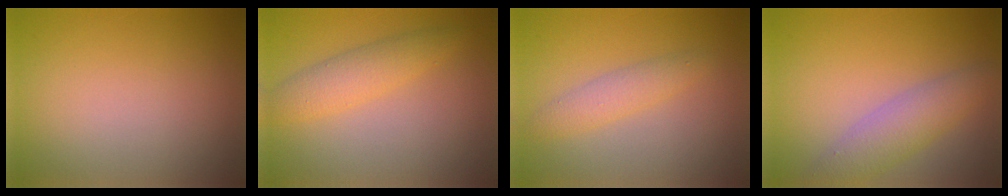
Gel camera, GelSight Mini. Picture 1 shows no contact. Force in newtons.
{"total": 2.9, "press": 2.9, "slide": 0.1}
{"total": 2.1, "press": 2.1, "slide": 0.0}
{"total": 4.0, "press": 4.0, "slide": 0.1}